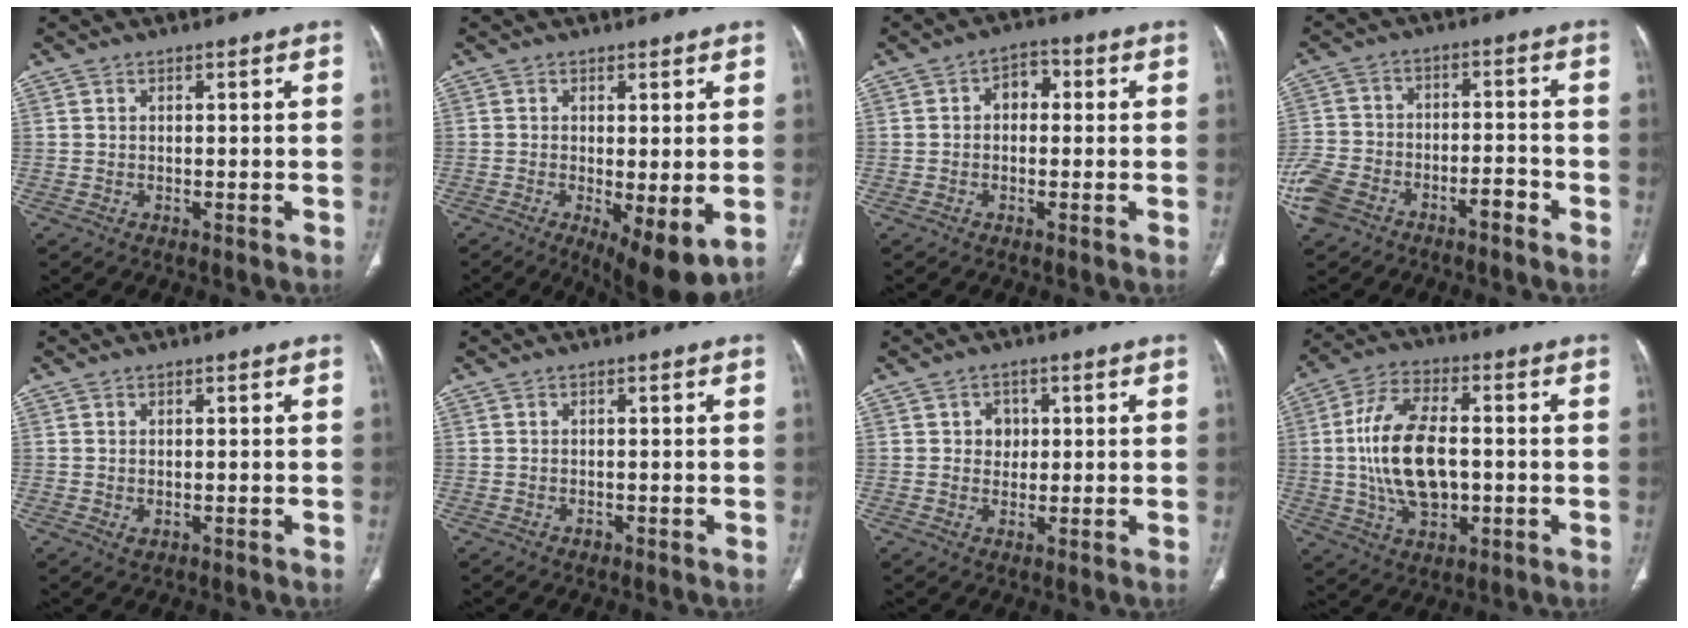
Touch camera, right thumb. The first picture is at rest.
{"total": 8.6, "force": [-2.1, 2.9, 7.9], "torque": [-0.121, -0.024, -0.026]}
{"total": 4.1, "force": [0.3, 3.0, 2.8], "torque": [-0.021, 0.015, -0.007]}
{"total": 10.6, "force": [-6.6, 5.7, 6.0], "torque": [-0.119, 0.042, -0.121]}
{"total": 1.2, "force": [-0.3, 0.8, 0.8], "torque": [-0.016, 0.000, 0.001]}
{"total": 0.8, "force": [-0.5, 0.6, 0.3], "torque": [-0.003, 0.002, -0.007]}
{"total": 3.3, "force": [0.6, 2.9, 1.4], "torque": [0.001, 0.002, 0.007]}
{"total": 15.7, "force": [-0.4, 8.7, 13.0], "torque": [-0.243, 0.014, -0.005]}